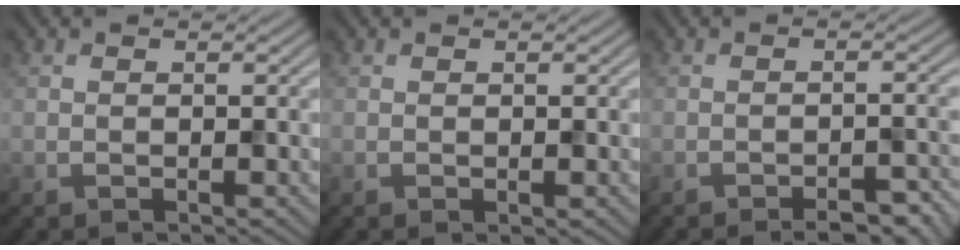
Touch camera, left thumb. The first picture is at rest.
{"total": 0.0}
{"total": 3.9, "force": [-3.0, 1.0, 2.4], "torque": [-0.033, 0.004, -0.036]}